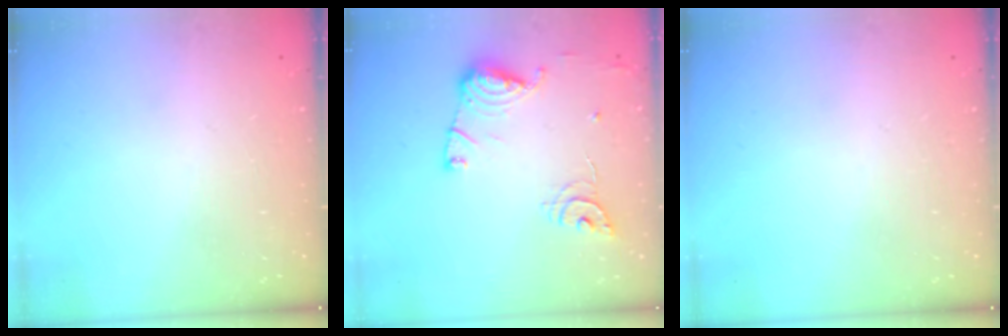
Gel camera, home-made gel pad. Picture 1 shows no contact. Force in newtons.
{"total": 13.7, "press": 13.6, "slide": 1.5}
{"total": 0.0}